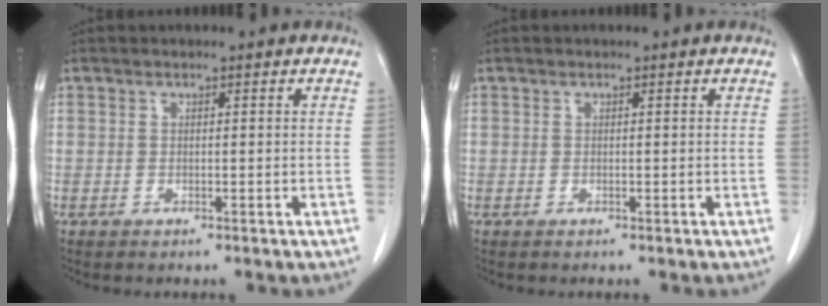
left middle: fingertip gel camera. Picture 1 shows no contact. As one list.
[{"total": 0.0}]